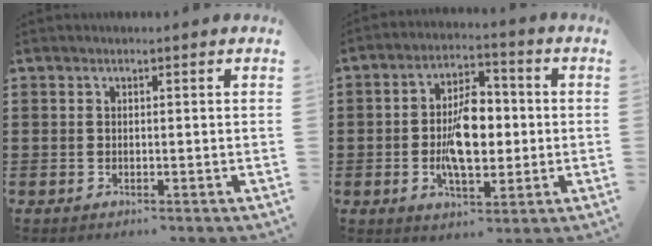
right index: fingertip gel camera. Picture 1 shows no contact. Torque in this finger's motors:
{"motor_torque": [2.14, 0.00, 0.44, 0.21]}